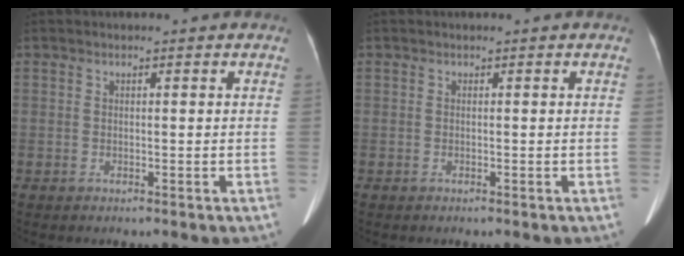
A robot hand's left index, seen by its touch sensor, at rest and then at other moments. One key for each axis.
{"total": 0.0}